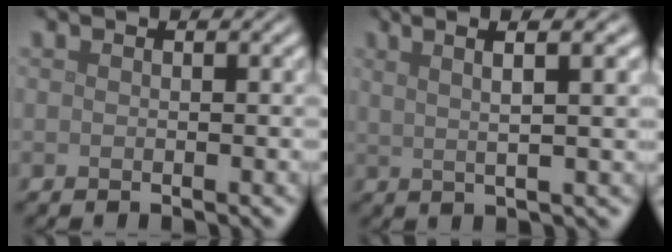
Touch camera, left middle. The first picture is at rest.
{"total": 7.2, "force": [3.5, 2.1, 6.0], "torque": [-0.069, 0.030, 0.024]}